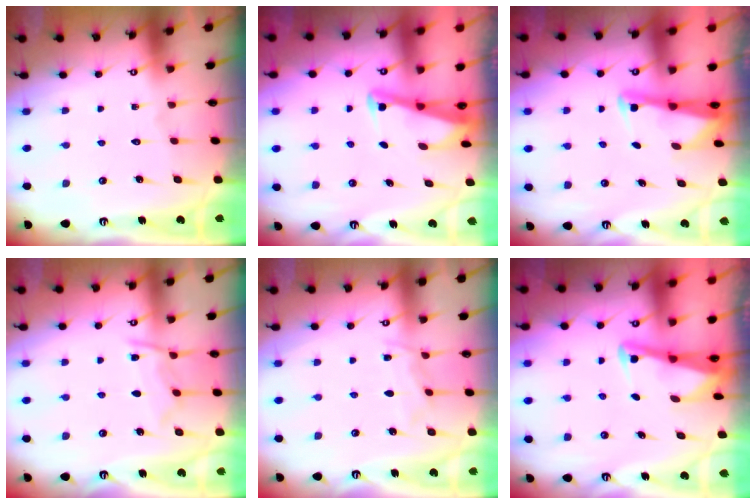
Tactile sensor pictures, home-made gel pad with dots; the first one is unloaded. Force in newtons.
{"total": 2.8, "press": 2.8, "slide": 0.3}
{"total": 2.5, "press": 2.5, "slide": 0.3}
{"total": 8.9, "press": 8.9, "slide": 0.8}
{"total": 5.3, "press": 5.3, "slide": 0.4}
{"total": 3.0, "press": 3.0, "slide": 0.4}